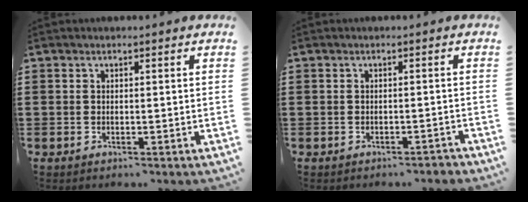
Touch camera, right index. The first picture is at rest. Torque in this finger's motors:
{"motor_torque": [0.11, -0.10, 0.04, 0.00]}